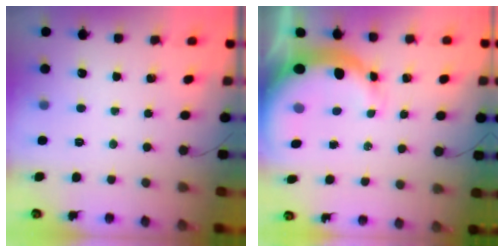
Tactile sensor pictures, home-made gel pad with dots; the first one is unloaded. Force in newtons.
{"total": 9.6, "press": 9.3, "slide": 2.5}